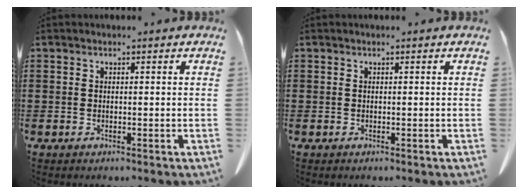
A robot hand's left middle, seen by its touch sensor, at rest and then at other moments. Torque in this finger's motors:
{"motor_torque": [0.18, -0.08, -0.04, 0.01]}